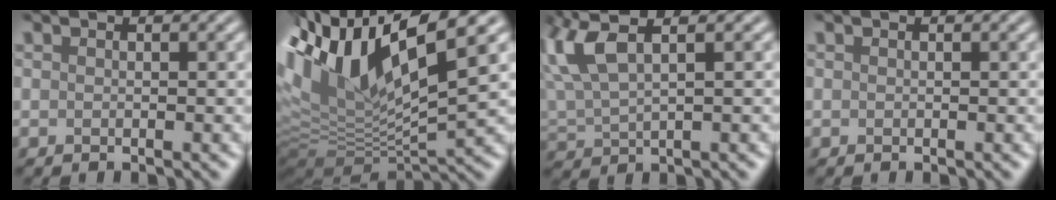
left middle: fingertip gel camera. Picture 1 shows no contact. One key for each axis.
{"total": 13.1, "fx": 4.0, "fy": 4.3, "fz": 11.7, "tx": -0.255, "ty": 0.006, "tz": 0.105}
{"total": 3.9, "fx": 1.6, "fy": 1.2, "fz": 3.4, "tx": -0.109, "ty": 0.010, "tz": 0.056}
{"total": 0.0}